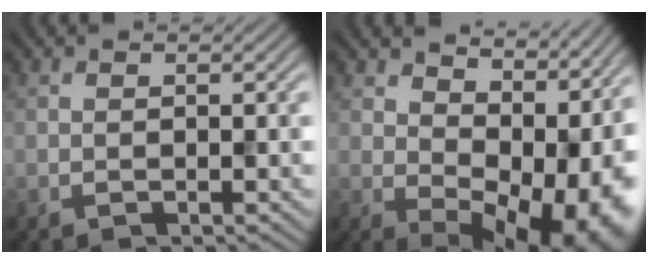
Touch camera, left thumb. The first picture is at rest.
{"total": 12.7, "force": [2.8, 8.2, 9.2], "torque": [-0.085, -0.013, 0.085]}